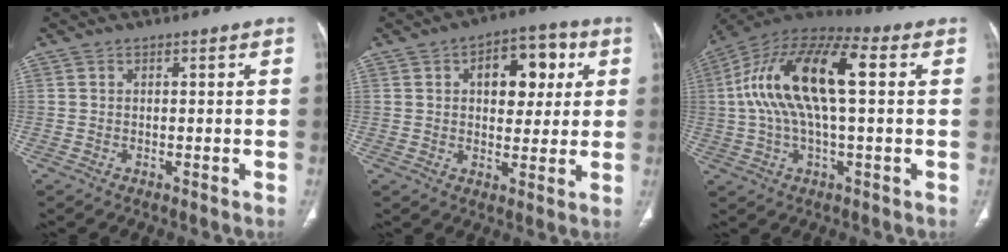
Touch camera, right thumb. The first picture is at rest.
{"total": 11.7, "force": [3.4, 7.1, 8.6], "torque": [-0.074, 0.007, 0.045]}
{"total": 19.7, "force": [2.9, 7.9, 17.8], "torque": [-0.345, 0.039, 0.042]}